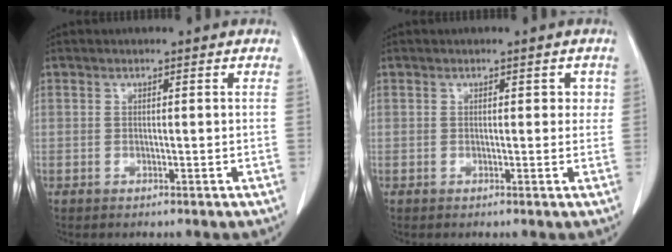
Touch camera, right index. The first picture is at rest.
{"total": 1.8, "force": [0.5, 1.2, 1.3], "torque": [-0.008, 0.008, 0.004]}